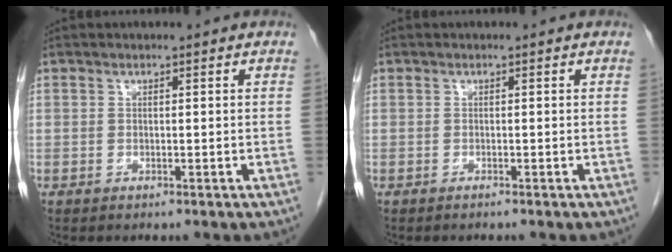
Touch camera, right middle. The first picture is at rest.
{"total": 0.0}